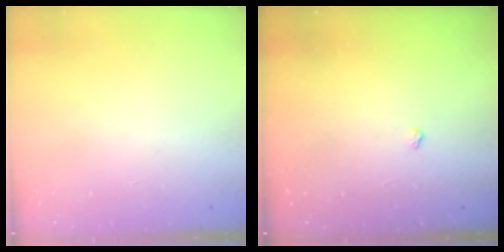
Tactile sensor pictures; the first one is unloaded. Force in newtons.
{"total": 2.4, "press": 2.3, "slide": 0.4}